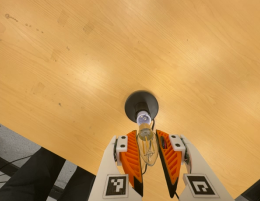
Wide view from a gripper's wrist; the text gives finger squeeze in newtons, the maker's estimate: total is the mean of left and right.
{"total": 12.4, "left": 12.8, "right": 12.0}